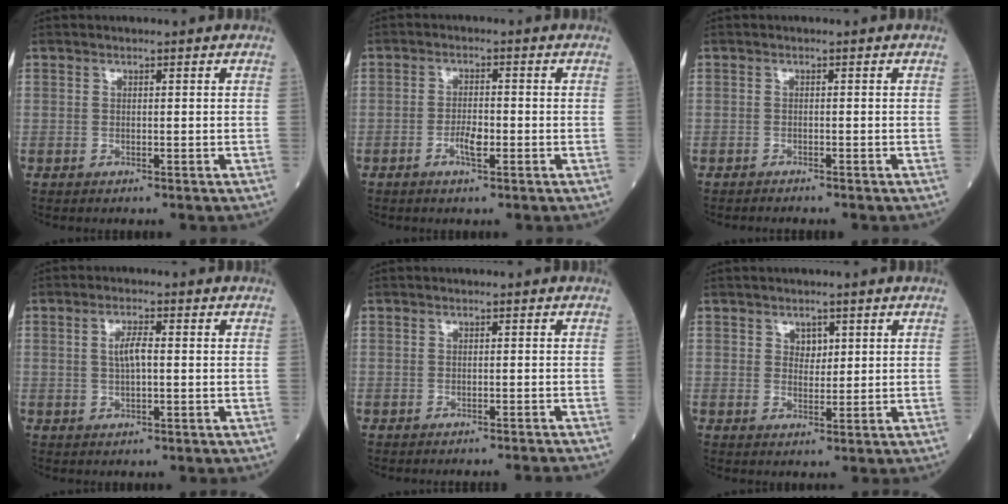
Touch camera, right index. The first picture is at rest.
{"total": 3.1, "force": [-1.2, 0.8, 2.7], "torque": [-0.053, 0.002, -0.023]}
{"total": 1.4, "force": [-1.3, -0.3, 0.4], "torque": [-0.010, -0.004, -0.016]}
{"total": 3.0, "force": [0.2, 0.7, 2.9], "torque": [-0.058, 0.007, 0.005]}
{"total": 4.1, "force": [-3.9, -1.0, 0.7], "torque": [-0.005, -0.012, -0.045]}
{"total": 2.1, "force": [1.0, 1.5, 1.1], "torque": [-0.010, -0.003, 0.014]}